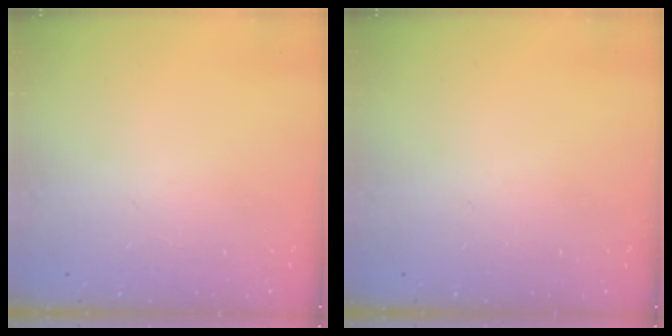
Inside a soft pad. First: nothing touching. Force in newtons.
{"total": 0.0}